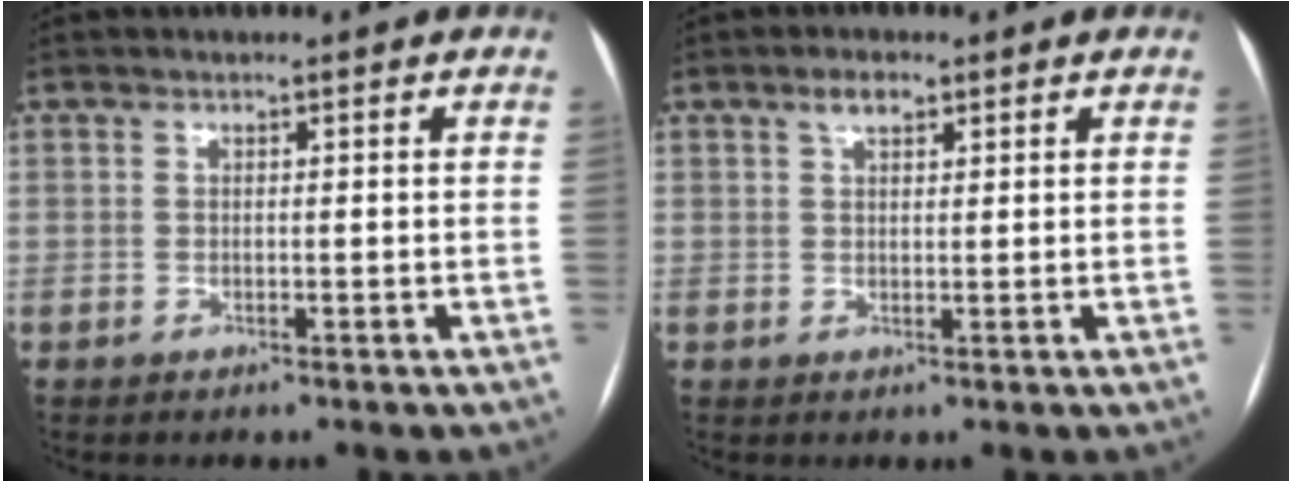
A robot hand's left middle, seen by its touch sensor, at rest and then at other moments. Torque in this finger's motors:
{"motor_torque": [0.30, -0.23, -0.04, 0.00]}